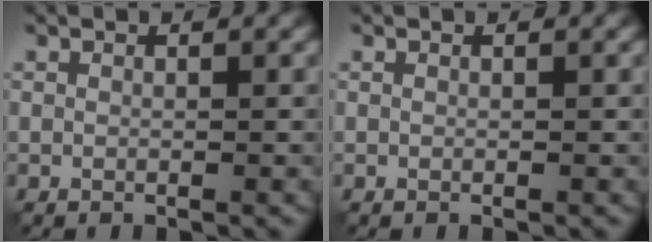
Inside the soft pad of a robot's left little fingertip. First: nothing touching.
{"total": 0.0}